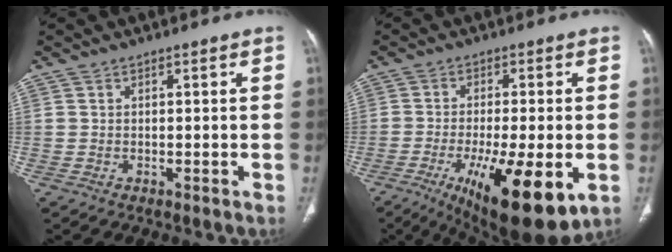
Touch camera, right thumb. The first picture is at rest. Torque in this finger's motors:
{"motor_torque": [3.47, 1.54, 0.93, -1.00, 0.51]}